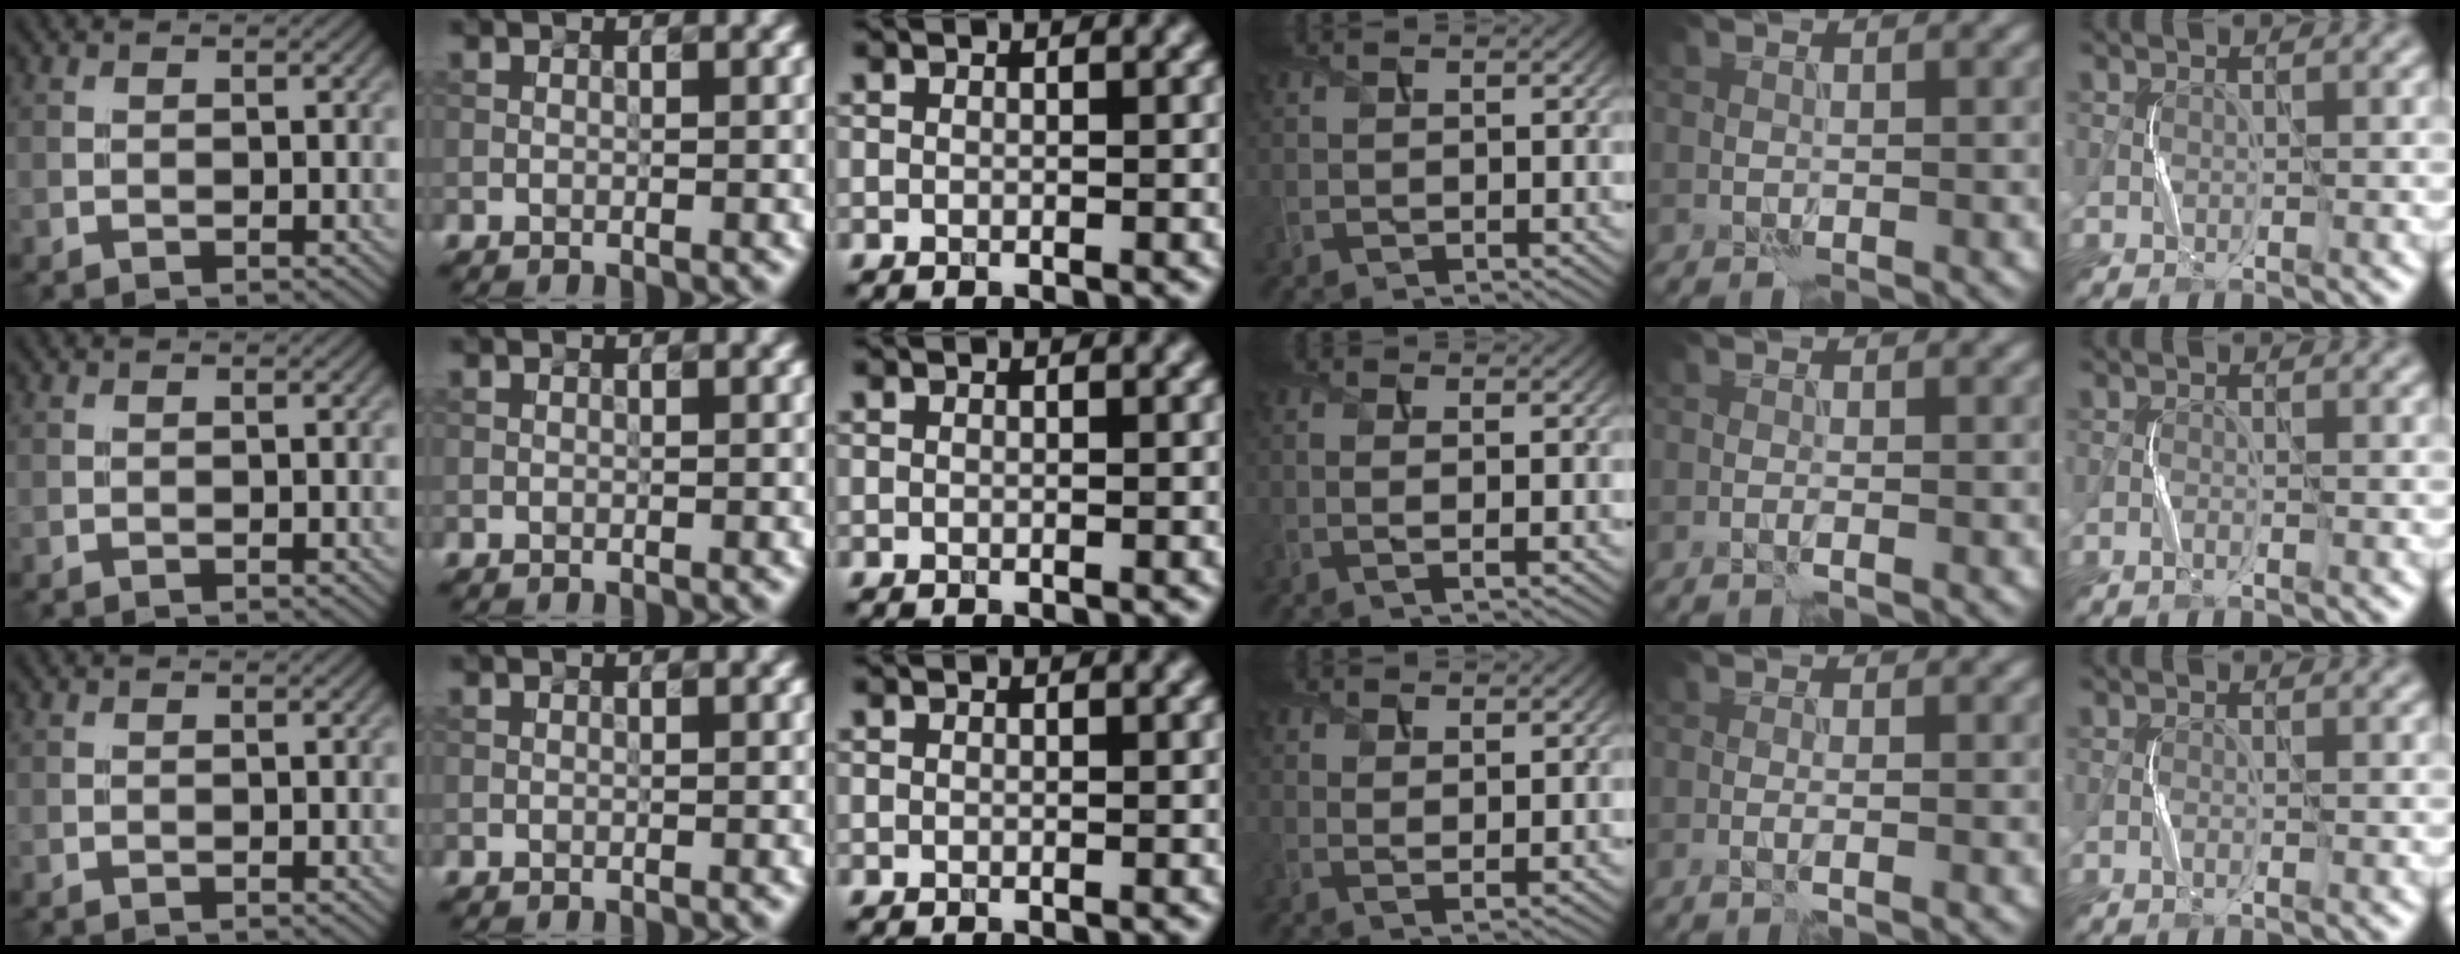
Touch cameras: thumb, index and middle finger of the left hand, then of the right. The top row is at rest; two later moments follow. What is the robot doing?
{"motion": "squeeze", "object": "sponge"}